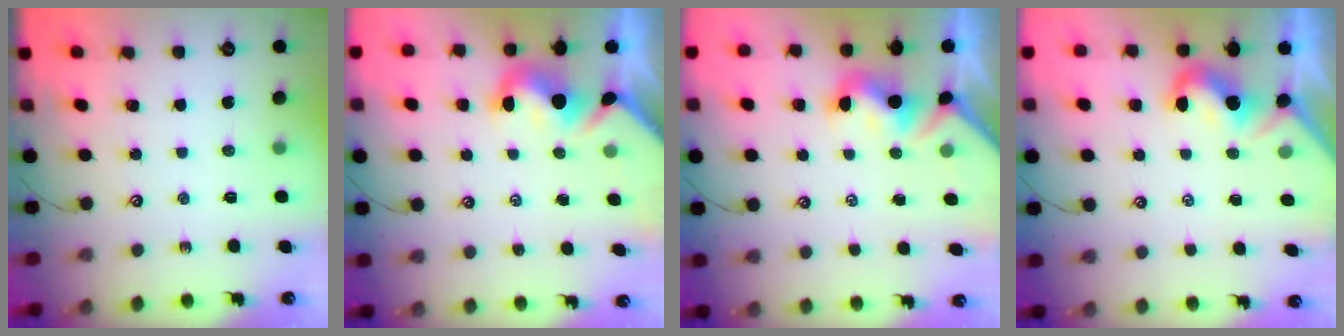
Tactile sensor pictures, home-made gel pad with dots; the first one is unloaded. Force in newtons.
{"total": 3.5, "press": 3.4, "slide": 0.9}
{"total": 2.2, "press": 2.1, "slide": 0.7}
{"total": 2.0, "press": 1.9, "slide": 0.6}